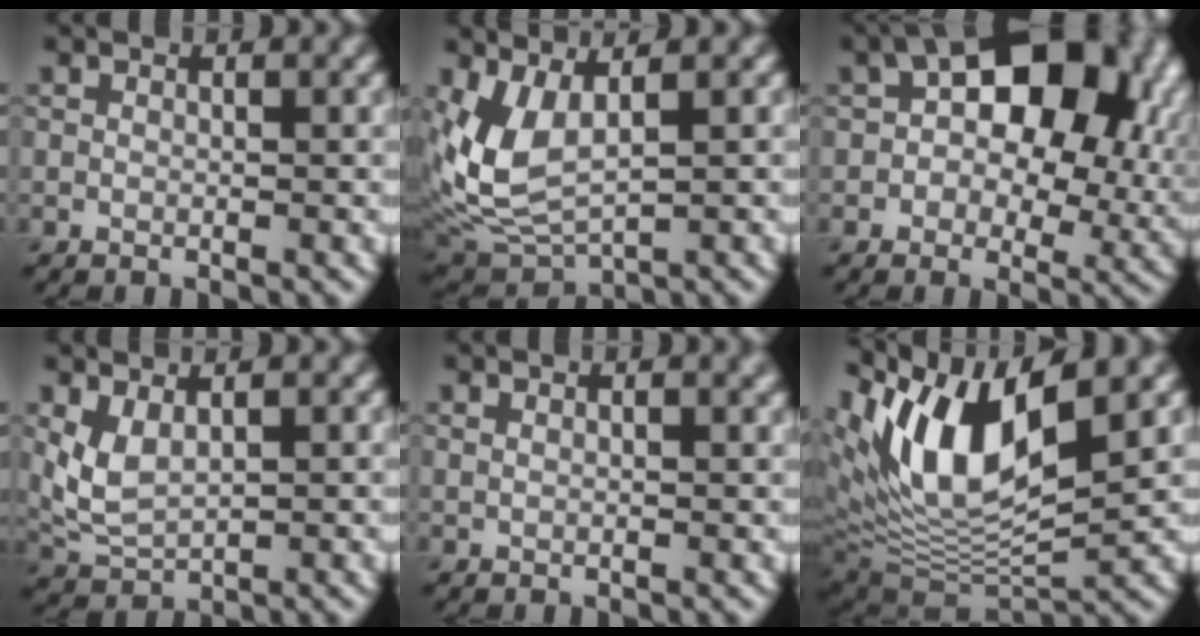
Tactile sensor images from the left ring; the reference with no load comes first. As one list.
[{"total": 5.1, "force": [1.3, 2.4, 4.3], "torque": [-0.112, -0.015, 0.036]}, {"total": 14.2, "force": [4.2, 8.6, 10.6], "torque": [-0.124, 0.018, 0.062]}, {"total": 2.8, "force": [0.9, 1.4, 2.2], "torque": [-0.055, -0.004, 0.025]}, {"total": 1.5, "force": [1.0, 0.6, 1.0], "torque": [-0.013, -0.001, 0.012]}, {"total": 11.5, "force": [4.6, 4.5, 9.5], "torque": [-0.177, -0.001, 0.086]}]